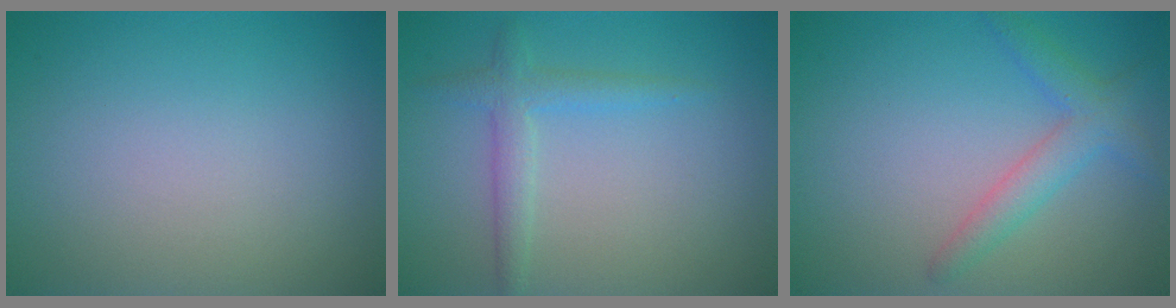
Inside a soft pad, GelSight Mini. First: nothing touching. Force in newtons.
{"total": 2.2, "press": 2.2, "slide": 0.1}
{"total": 2.9, "press": 2.9, "slide": 0.1}